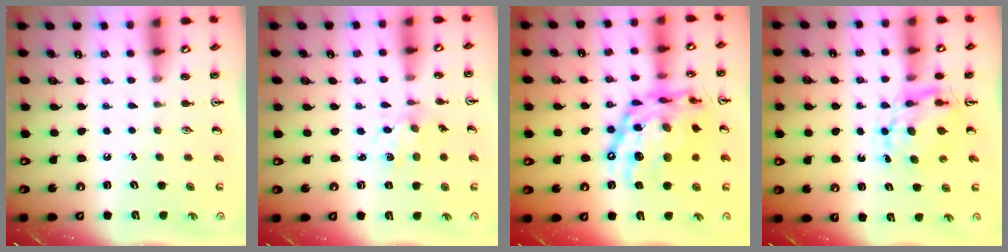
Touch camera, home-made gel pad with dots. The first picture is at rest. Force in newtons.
{"total": 2.6, "press": 2.5, "slide": 0.4}
{"total": 23.2, "press": 23.1, "slide": 2.0}
{"total": 6.8, "press": 6.8, "slide": 0.6}